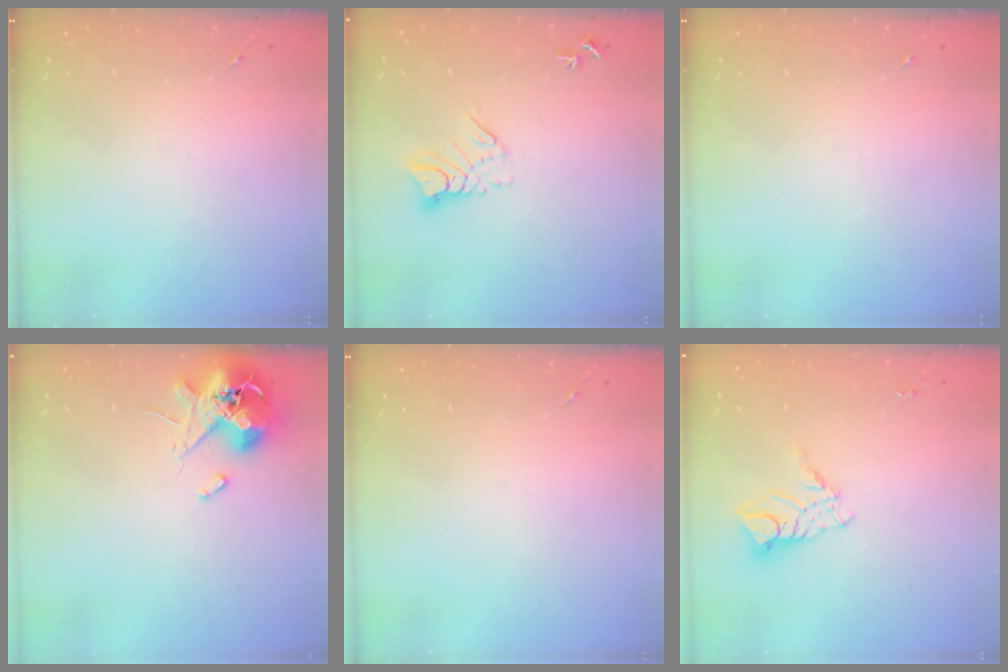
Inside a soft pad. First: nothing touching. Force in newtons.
{"total": 8.3, "press": 8.3, "slide": 0.8}
{"total": 0.0}
{"total": 11.3, "press": 11.2, "slide": 1.9}
{"total": 0.0}
{"total": 10.2, "press": 10.1, "slide": 1.0}